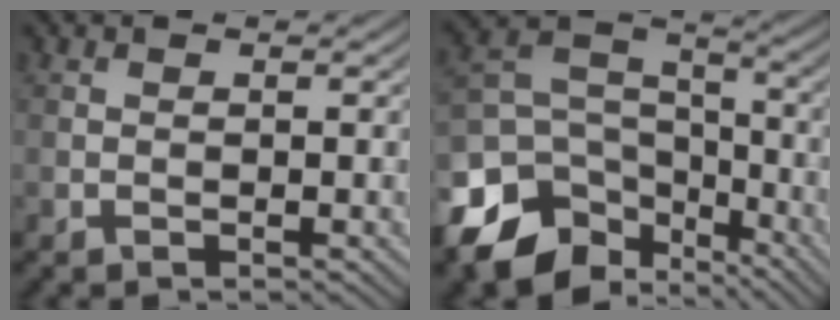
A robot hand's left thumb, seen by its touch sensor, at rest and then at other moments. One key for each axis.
{"total": 12.8, "fx": -7.2, "fy": 8.5, "fz": 6.3, "tx": -0.167, "ty": -0.029, "tz": -0.128}